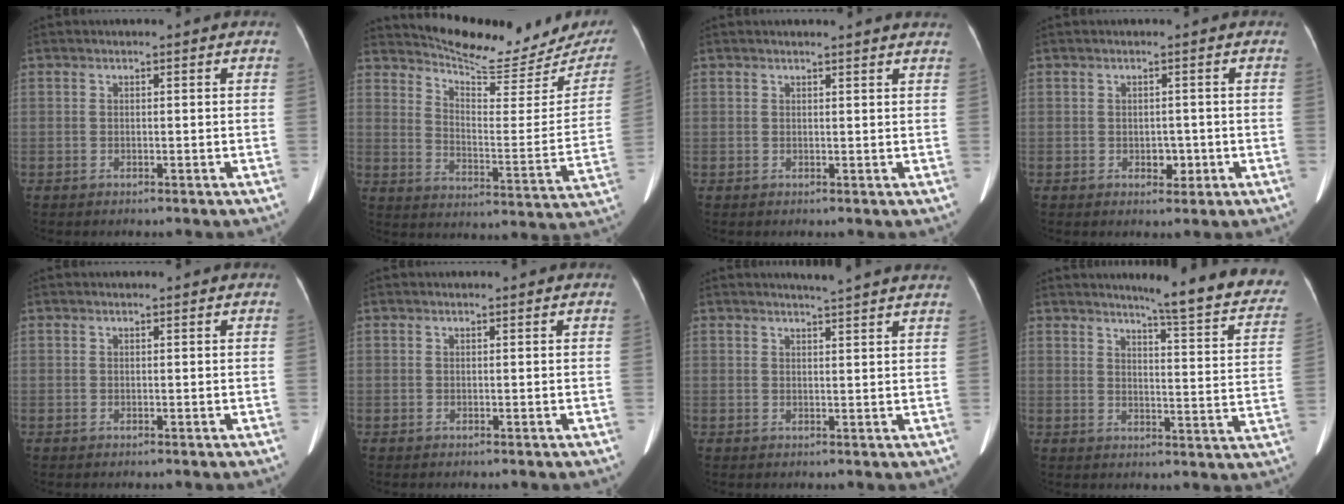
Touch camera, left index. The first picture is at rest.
{"total": 18.4, "force": [17.4, 3.3, 5.0], "torque": [-0.064, -0.066, 0.220]}
{"total": 4.3, "force": [4.1, -0.1, 1.2], "torque": [-0.018, 0.005, 0.036]}
{"total": 1.9, "force": [-0.5, 1.5, 1.2], "torque": [-0.016, 0.001, 0.000]}
{"total": 0.0}
{"total": 0.0}
{"total": 5.7, "force": [5.2, -0.6, 2.2], "torque": [-0.031, 0.006, 0.053]}
{"total": 16.7, "force": [14.7, 1.1, 7.9], "torque": [-0.087, -0.066, 0.160]}